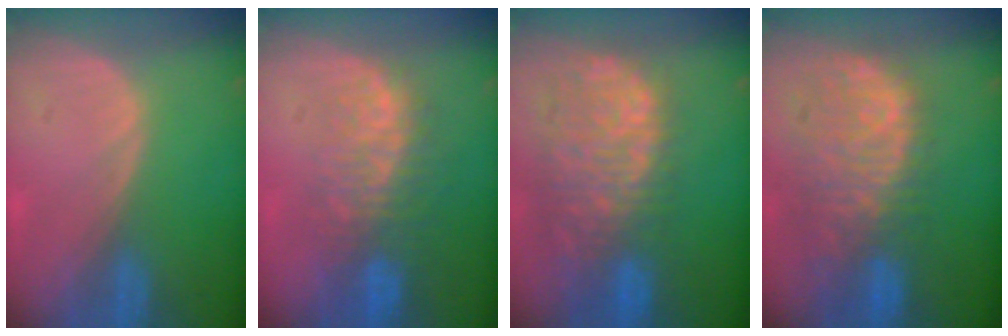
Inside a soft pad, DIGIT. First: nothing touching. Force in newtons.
{"total": 9.1, "press": 8.0, "slide": 4.5}
{"total": 12.5, "press": 10.2, "slide": 7.1}
{"total": 11.8, "press": 9.8, "slide": 6.5}